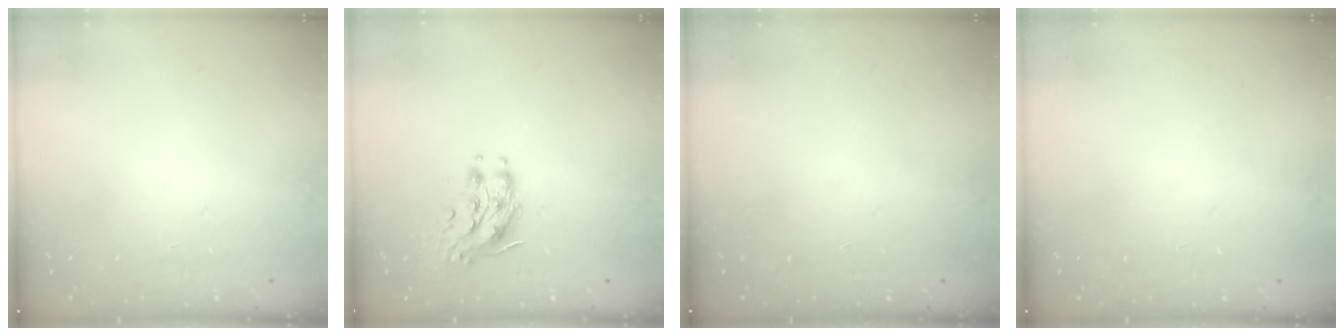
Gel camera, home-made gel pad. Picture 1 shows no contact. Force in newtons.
{"total": 8.7, "press": 8.7, "slide": 0.5}
{"total": 0.0}
{"total": 0.0}